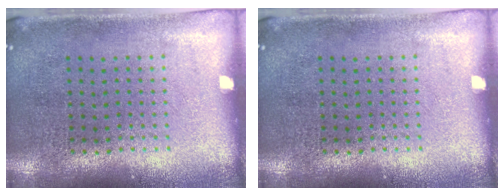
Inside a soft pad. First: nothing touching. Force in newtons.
{"total": 0.0}